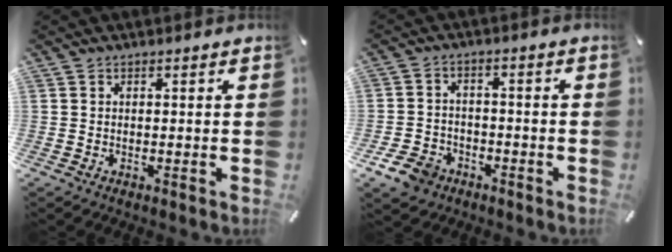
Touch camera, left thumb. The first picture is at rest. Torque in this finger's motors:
{"motor_torque": [0.65, 1.63, 0.23, 0.37, 0.00]}